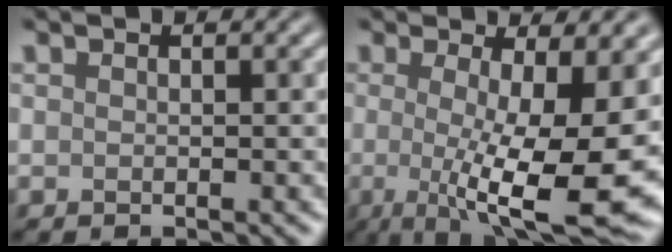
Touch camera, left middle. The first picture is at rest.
{"total": 12.4, "force": [-1.3, 3.1, 12.0], "torque": [-0.156, -0.017, -0.019]}